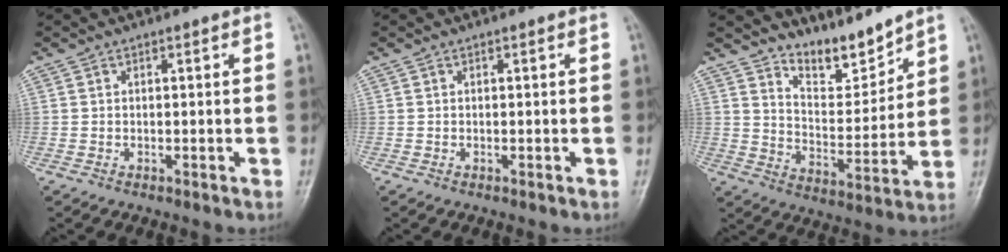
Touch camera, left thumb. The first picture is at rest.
{"total": 0.0}
{"total": 8.6, "force": [7.9, 2.2, 2.4], "torque": [-0.017, -0.071, 0.149]}